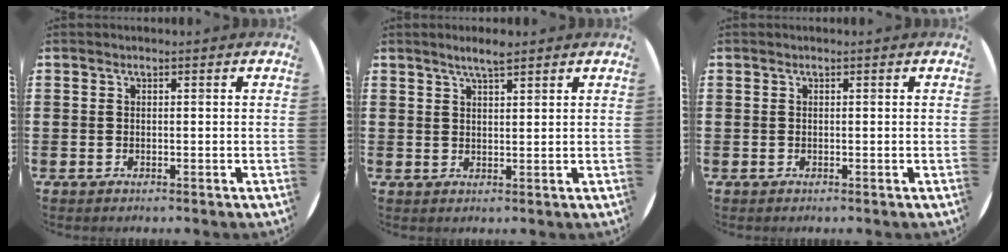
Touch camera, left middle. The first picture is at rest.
{"total": 3.1, "force": [2.6, 0.3, 1.6], "torque": [-0.034, 0.002, 0.045]}
{"total": 0.0}